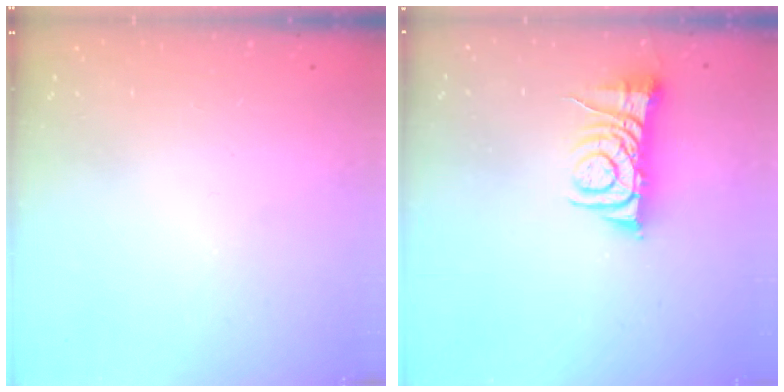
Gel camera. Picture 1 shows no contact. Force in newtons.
{"total": 7.0, "press": 7.0, "slide": 0.9}